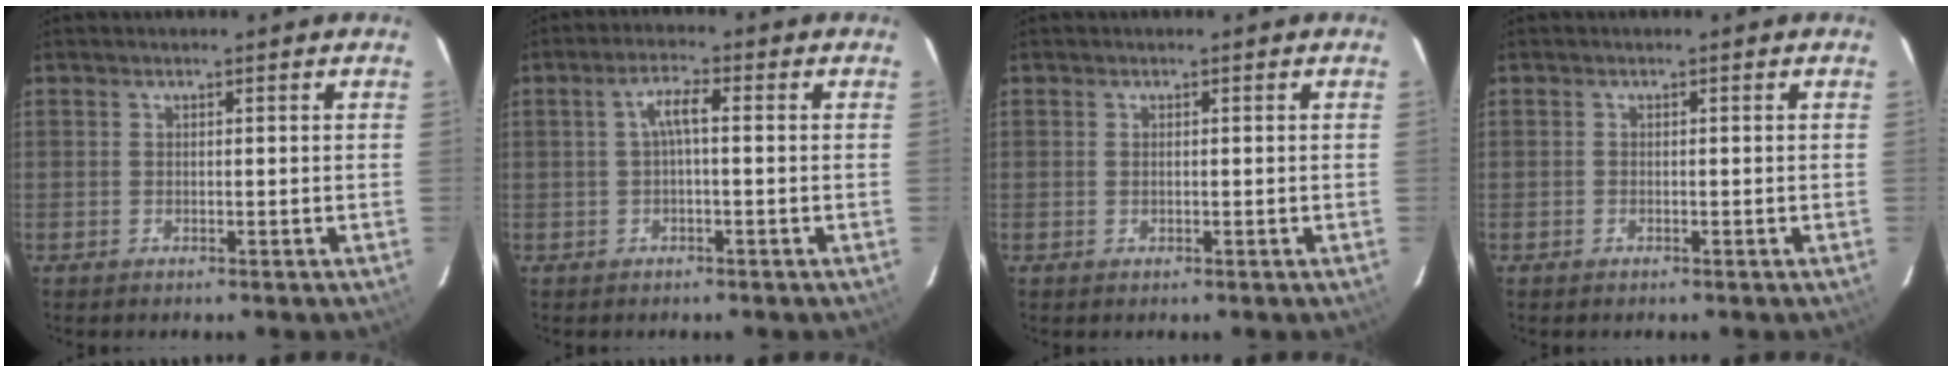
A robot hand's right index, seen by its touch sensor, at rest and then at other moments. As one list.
[{"total": 3.4, "force": [0.0, 0.7, 3.4], "torque": [-0.066, 0.011, 0.003]}, {"total": 0.5, "force": [0.2, 0.2, 0.5], "torque": [-0.010, 0.001, 0.004]}, {"total": 0.5, "force": [-0.4, 0.3, 0.0], "torque": [-0.001, 0.001, -0.009]}]